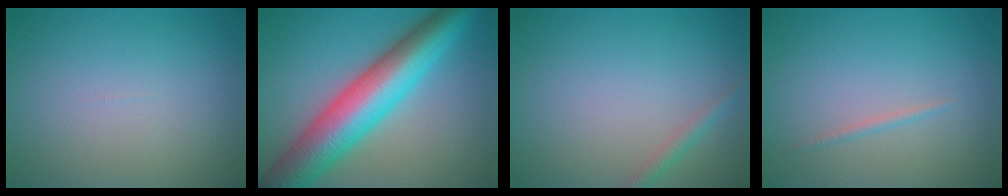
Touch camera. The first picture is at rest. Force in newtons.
{"total": 10.8, "press": 10.8, "slide": 0.0}
{"total": 1.2, "press": 1.2, "slide": 0.1}
{"total": 0.6, "press": 0.6, "slide": 0.0}